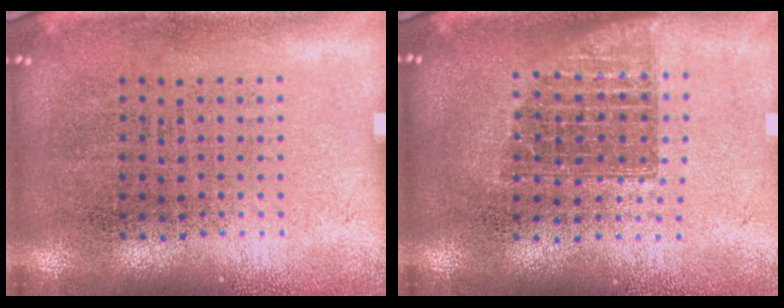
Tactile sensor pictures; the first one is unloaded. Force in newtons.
{"total": 1.3, "press": 1.1, "slide": 0.8}